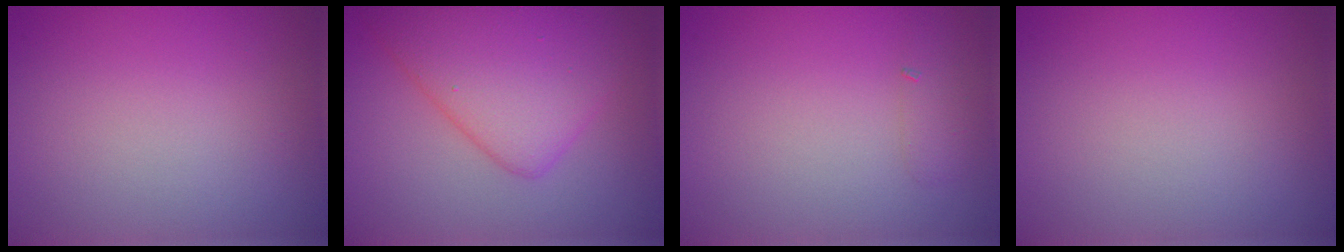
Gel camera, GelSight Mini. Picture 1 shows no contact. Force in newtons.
{"total": 6.8, "press": 6.8, "slide": 0.1}
{"total": 1.0, "press": 1.0, "slide": 0.0}
{"total": 0.0}